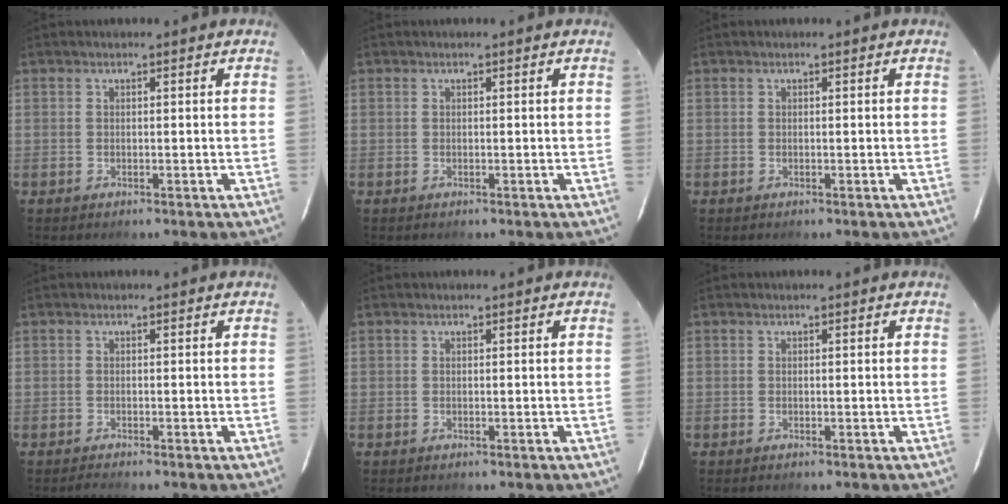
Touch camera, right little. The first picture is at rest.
{"total": 0.0}
{"total": 0.0}
{"total": 0.7, "force": [-0.6, -0.1, 0.1], "torque": [-0.002, -0.003, -0.014]}
{"total": 0.0}
{"total": 0.0}